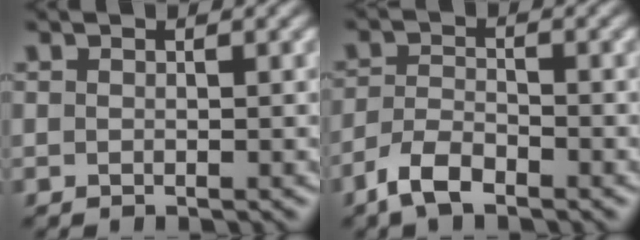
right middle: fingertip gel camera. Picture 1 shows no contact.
{"total": 3.4, "force": [-2.5, 1.3, 2.0], "torque": [-0.044, 0.000, -0.058]}